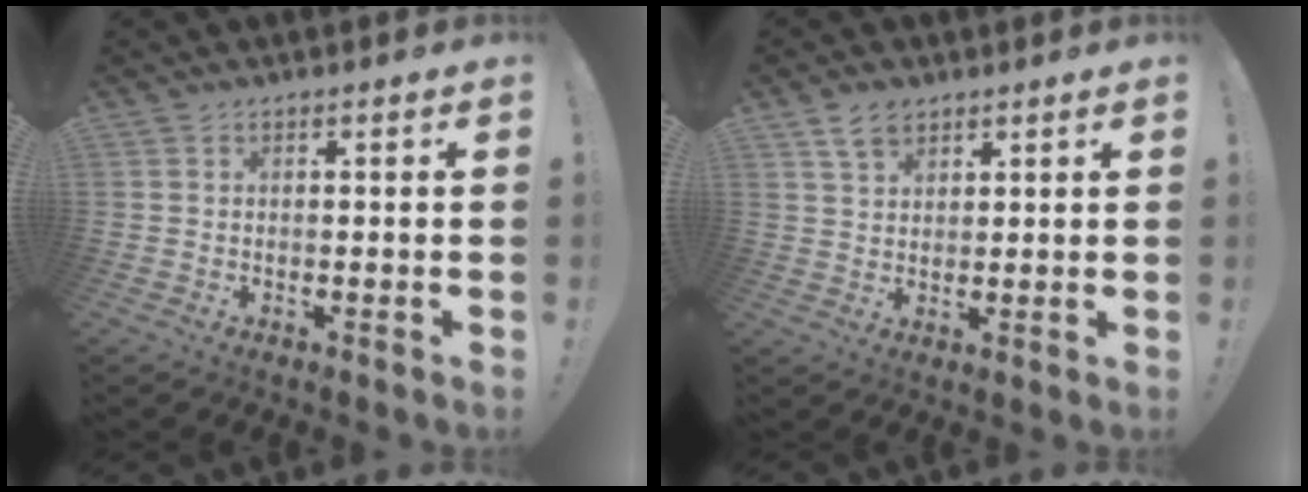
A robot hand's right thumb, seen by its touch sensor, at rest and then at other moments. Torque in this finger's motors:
{"motor_torque": [-0.56, 0.66, -0.14, 0.14, 0.00]}